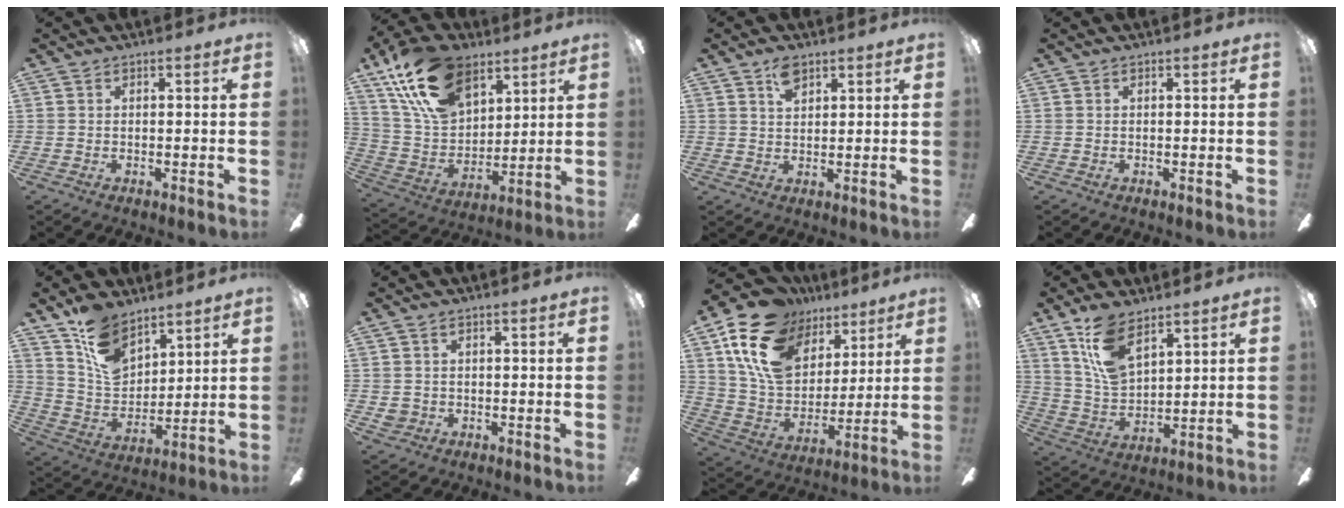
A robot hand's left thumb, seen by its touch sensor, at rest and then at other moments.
{"total": 20.9, "force": [12.9, 11.9, 11.3], "torque": [-0.228, -0.048, 0.240]}
{"total": 4.4, "force": [2.8, 2.3, 2.4], "torque": [-0.038, -0.004, 0.049]}
{"total": 0.0}
{"total": 12.9, "force": [8.6, 7.8, 5.6], "torque": [-0.109, -0.046, 0.171]}
{"total": 2.2, "force": [0.0, 2.1, 0.7], "torque": [-0.015, 0.005, -0.001]}
{"total": 20.6, "force": [11.8, 13.2, 10.4], "torque": [-0.202, -0.048, 0.220]}
{"total": 12.7, "force": [8.2, 6.1, 7.5], "torque": [-0.155, -0.028, 0.151]}